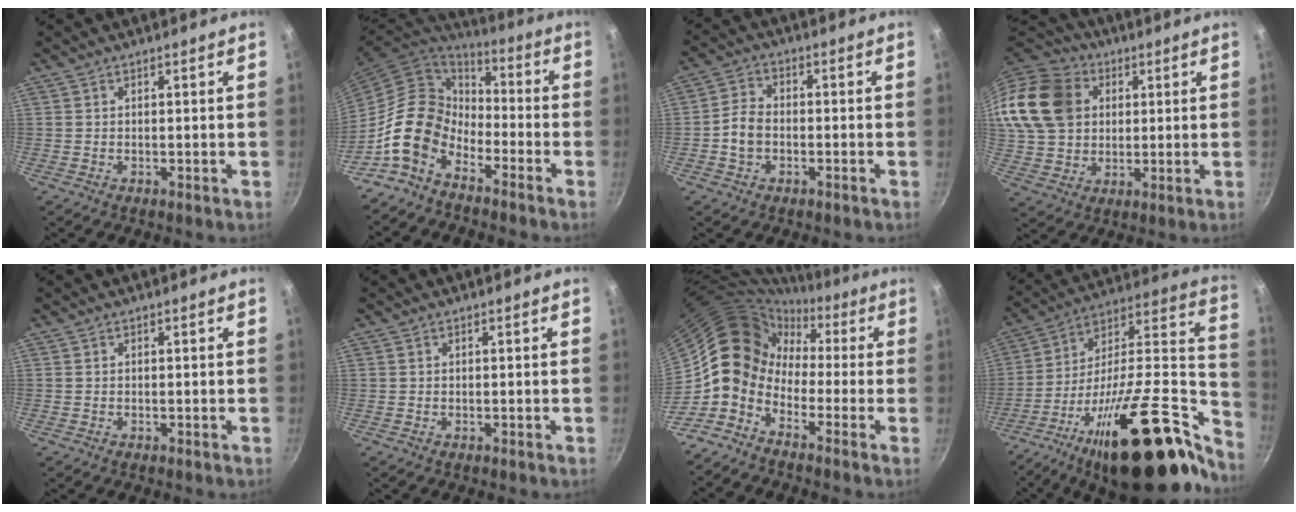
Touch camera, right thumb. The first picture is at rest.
{"total": 13.2, "force": [-7.4, 8.6, 6.7], "torque": [-0.087, 0.069, -0.161]}
{"total": 5.1, "force": [-1.5, 3.7, 3.2], "torque": [-0.053, 0.021, -0.037]}
{"total": 23.8, "force": [7.0, 19.0, 12.5], "torque": [-0.270, 0.030, 0.136]}
{"total": 0.0}
{"total": 0.0}
{"total": 9.8, "force": [-2.4, 8.1, 5.0], "torque": [-0.048, 0.040, -0.075]}
{"total": 37.0, "force": [-18.9, 13.3, 28.9], "torque": [-0.384, 0.096, -0.297]}